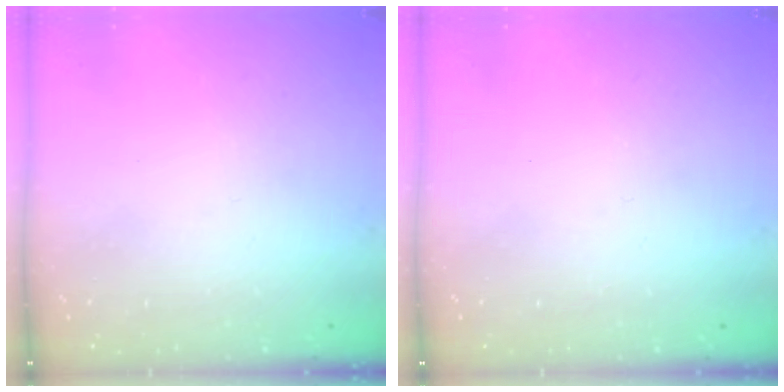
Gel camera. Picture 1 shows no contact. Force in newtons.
{"total": 0.0}